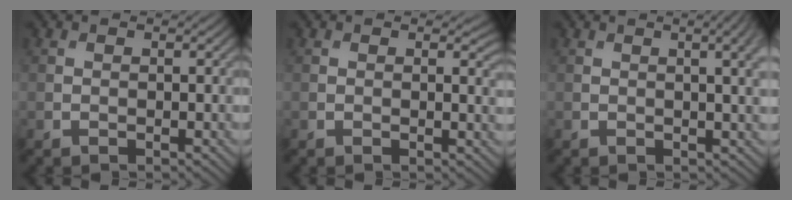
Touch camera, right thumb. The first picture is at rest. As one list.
[{"total": 1.3, "force": [0.4, 0.4, 1.2], "torque": [-0.015, -0.006, 0.006]}, {"total": 4.9, "force": [1.5, 1.4, 4.4], "torque": [-0.054, 0.011, 0.014]}]